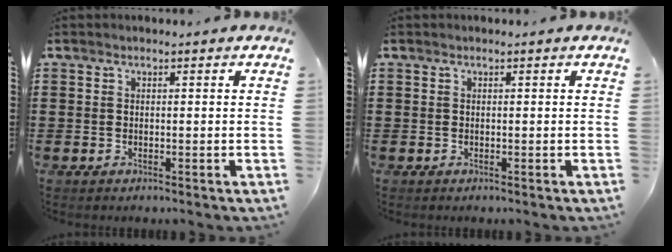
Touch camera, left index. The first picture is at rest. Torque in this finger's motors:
{"motor_torque": [0.06, -0.03, 0.02, 0.01]}